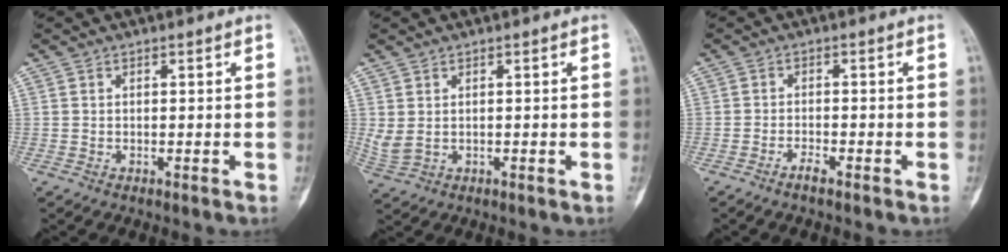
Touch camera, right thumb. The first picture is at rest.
{"total": 3.1, "force": [0.3, 1.9, 2.5], "torque": [-0.062, 0.003, 0.017]}
{"total": 1.9, "force": [-1.5, 0.3, 1.1], "torque": [-0.028, 0.005, -0.030]}